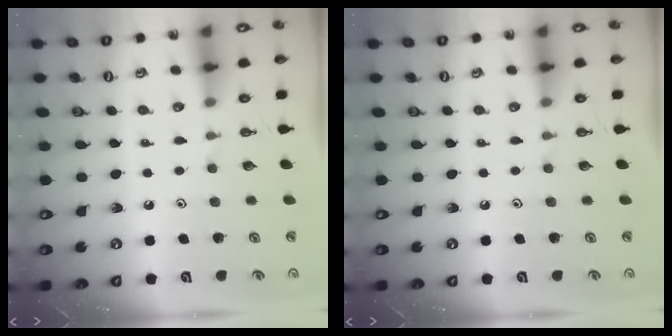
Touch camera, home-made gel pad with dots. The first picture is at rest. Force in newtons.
{"total": 0.0}